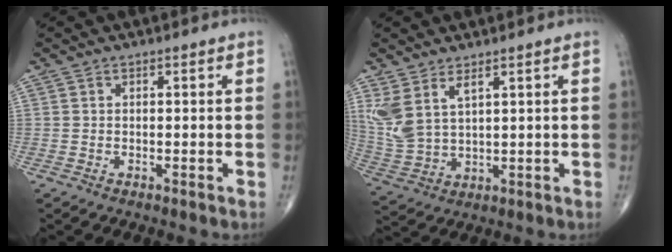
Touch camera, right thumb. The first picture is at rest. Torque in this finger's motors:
{"motor_torque": [0.15, 0.20, 0.75, 0.57, 0.10]}